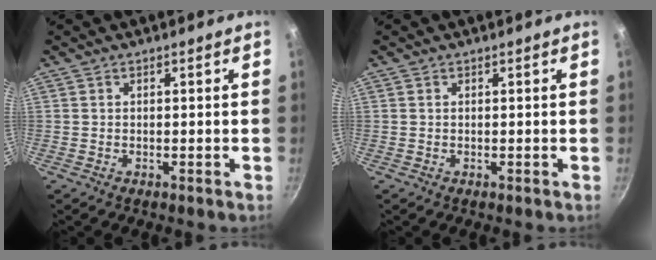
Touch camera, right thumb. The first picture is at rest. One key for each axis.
{"total": 0.0}